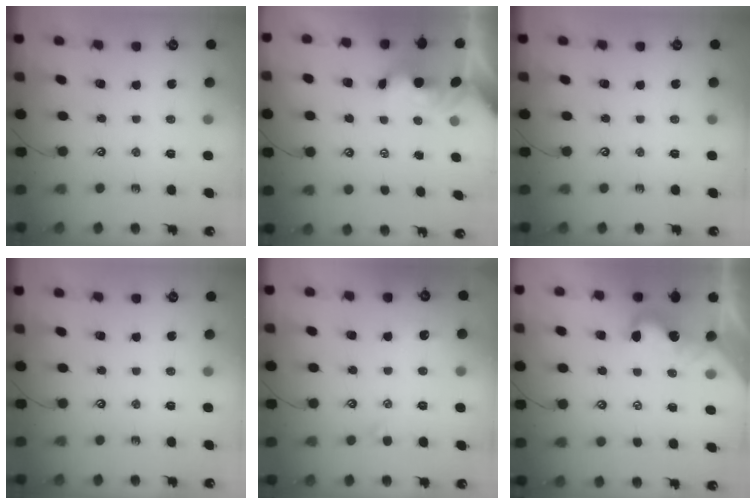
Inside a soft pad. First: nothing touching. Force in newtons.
{"total": 2.1, "press": 2.0, "slide": 0.7}
{"total": 0.0}
{"total": 0.0}
{"total": 0.9, "press": 0.7, "slide": 0.5}
{"total": 0.7, "press": 0.6, "slide": 0.4}